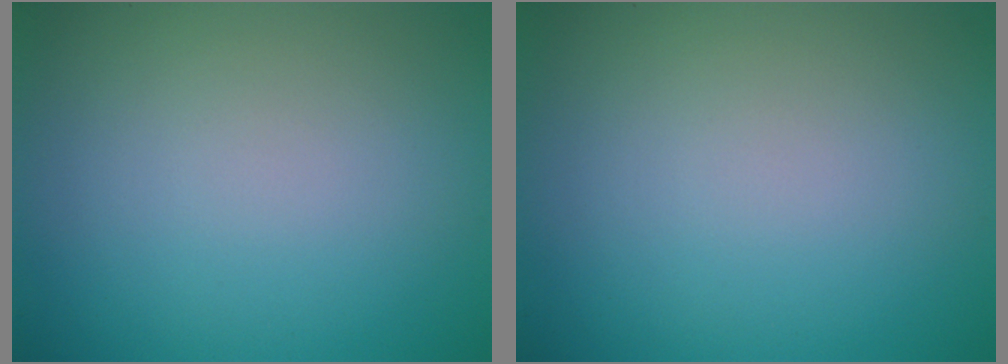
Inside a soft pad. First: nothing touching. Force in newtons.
{"total": 0.0}